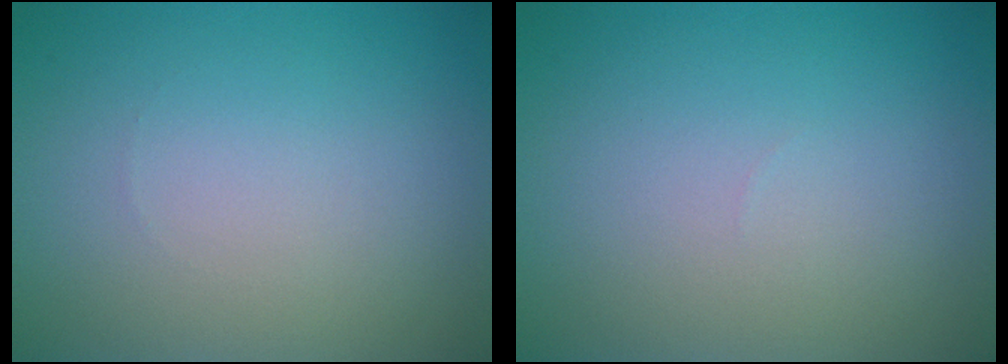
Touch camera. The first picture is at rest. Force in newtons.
{"total": 0.0}